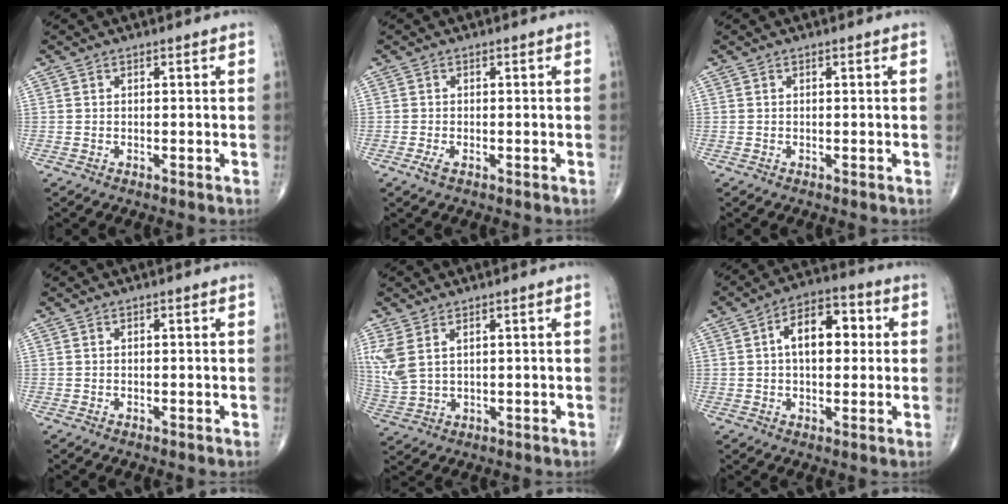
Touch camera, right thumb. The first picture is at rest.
{"total": 1.4, "force": [-0.7, 0.6, 1.1], "torque": [-0.027, -0.003, -0.016]}
{"total": 0.0}
{"total": 0.0}
{"total": 6.9, "force": [2.8, 3.6, 5.2], "torque": [-0.135, -0.004, 0.070]}
{"total": 10.9, "force": [1.8, 6.3, 8.7], "torque": [-0.110, 0.020, 0.022]}